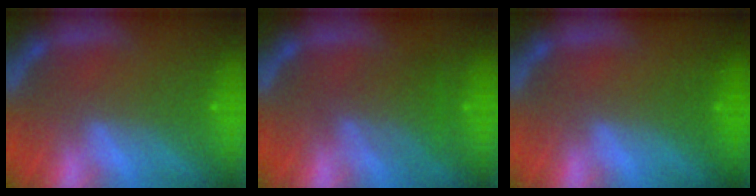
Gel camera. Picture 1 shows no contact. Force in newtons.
{"total": 3.5}
{"total": 0.0}